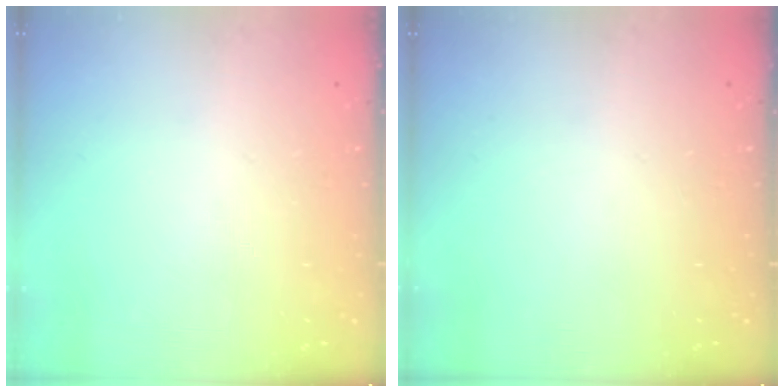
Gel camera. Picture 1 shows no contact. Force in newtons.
{"total": 0.0}